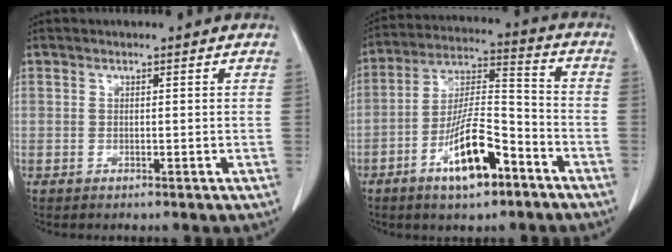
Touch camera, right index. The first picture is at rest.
{"total": 12.7, "force": [-6.7, 3.4, 10.3], "torque": [-0.200, 0.004, -0.115]}